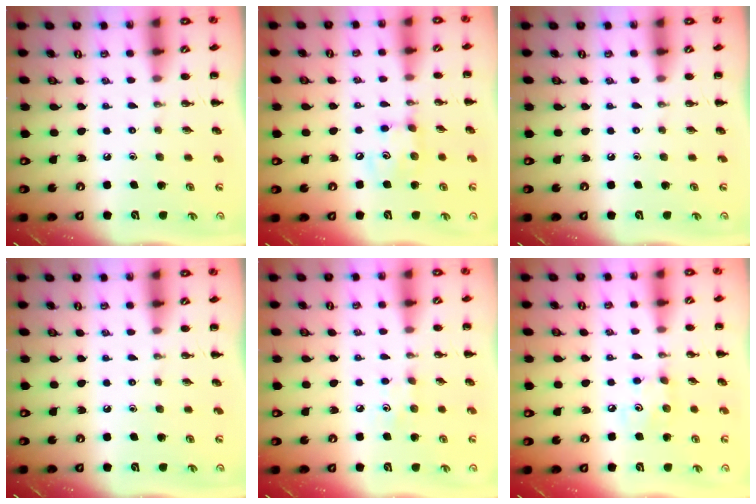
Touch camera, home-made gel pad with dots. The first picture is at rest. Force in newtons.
{"total": 6.7, "press": 6.7, "slide": 0.7}
{"total": 0.0}
{"total": 0.0}
{"total": 4.5, "press": 4.3, "slide": 1.3}
{"total": 3.6, "press": 3.6, "slide": 0.6}